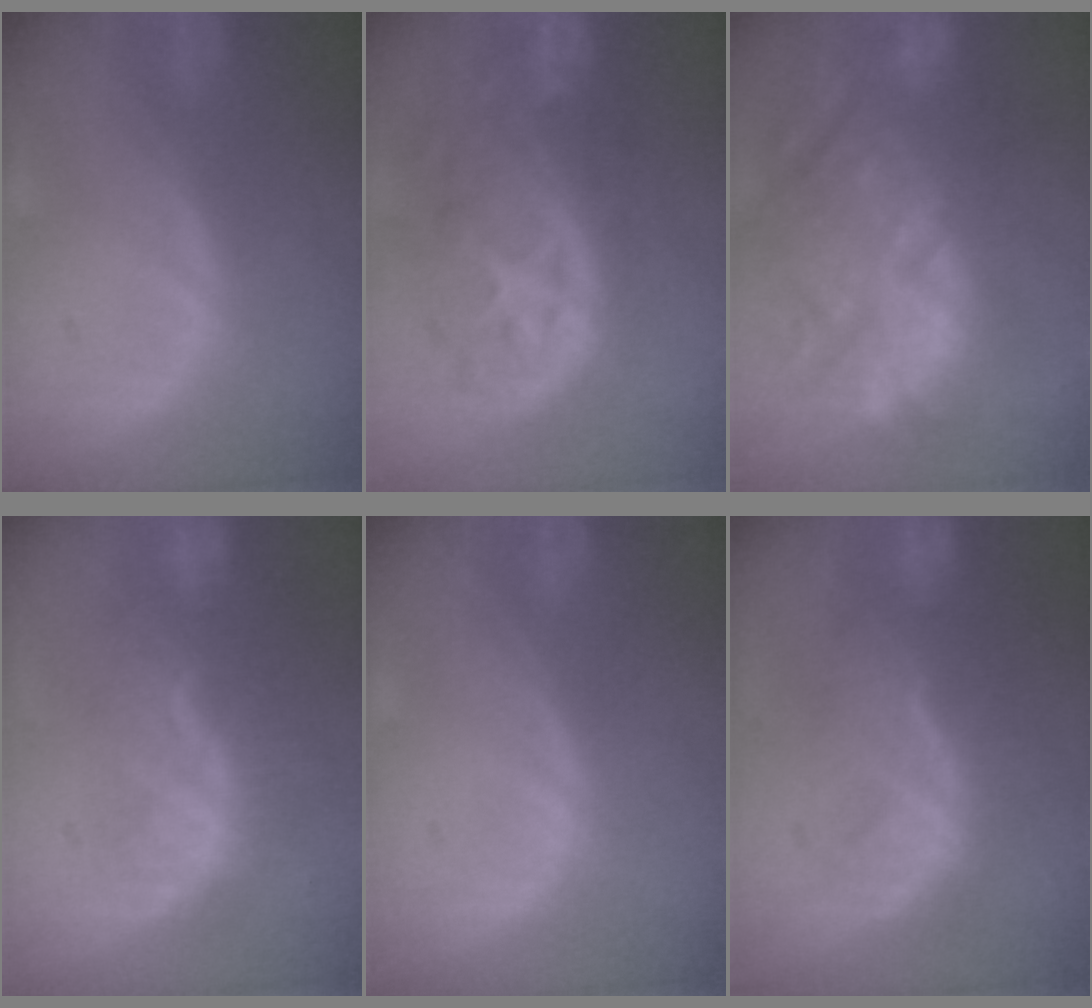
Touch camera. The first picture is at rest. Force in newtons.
{"total": 11.4, "press": 9.8, "slide": 5.7}
{"total": 13.7, "press": 12.5, "slide": 5.5}
{"total": 8.3, "press": 7.3, "slide": 3.8}
{"total": 0.0}
{"total": 8.0, "press": 7.9, "slide": 1.2}